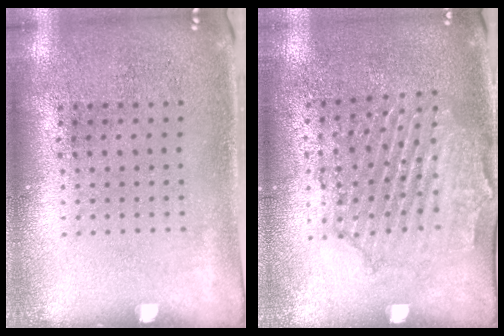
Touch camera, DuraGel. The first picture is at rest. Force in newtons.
{"total": 1.8, "press": 1.8, "slide": 0.3}